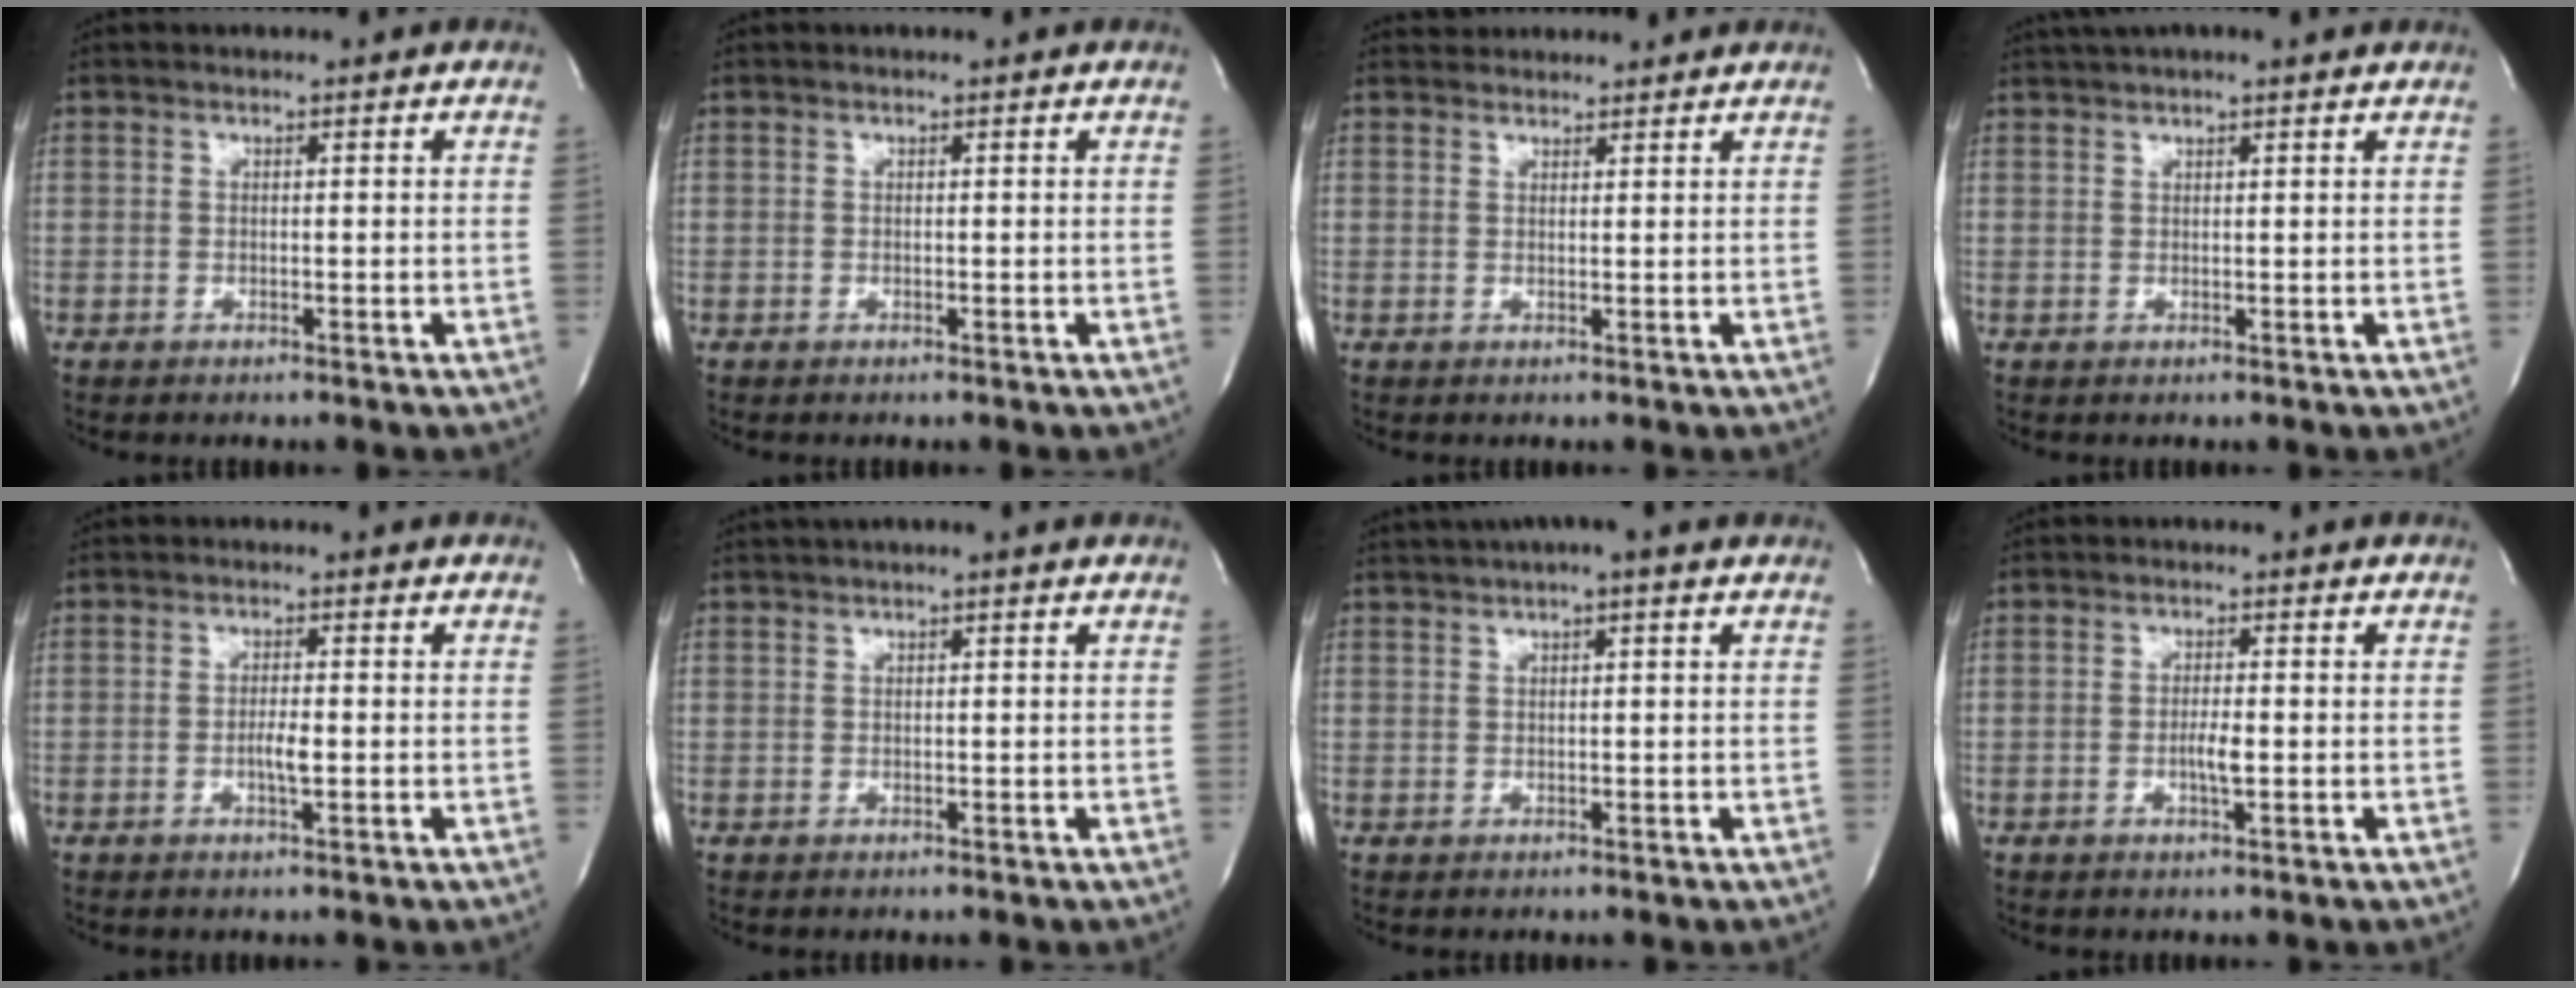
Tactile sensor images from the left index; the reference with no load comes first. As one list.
[{"total": 0.0}, {"total": 4.8, "force": [4.6, 1.3, 0.4], "torque": [-0.005, 0.032, 0.062]}, {"total": 7.1, "force": [6.1, 0.8, 3.5], "torque": [-0.061, 0.036, 0.086]}, {"total": 2.3, "force": [-0.6, 0.3, 2.2], "torque": [-0.045, -0.001, -0.011]}, {"total": 3.1, "force": [2.3, 0.0, 2.1], "torque": [-0.032, 0.029, 0.037]}, {"total": 6.6, "force": [4.8, 0.7, 4.5], "torque": [-0.077, 0.035, 0.070]}, {"total": 2.4, "force": [-0.6, 0.3, 2.3], "torque": [-0.047, -0.002, -0.010]}]